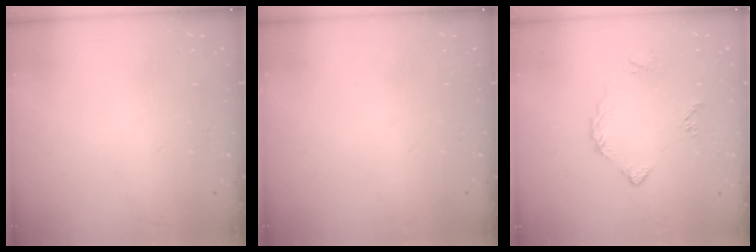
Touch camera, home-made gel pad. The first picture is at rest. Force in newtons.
{"total": 0.0}
{"total": 5.5, "press": 5.5, "slide": 0.4}